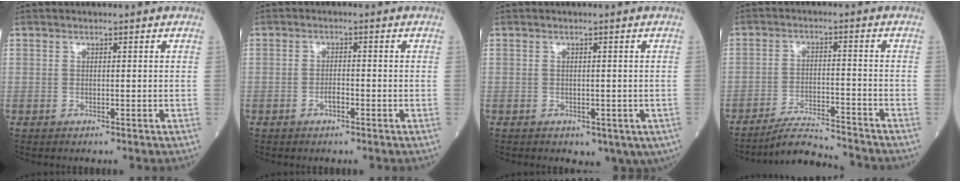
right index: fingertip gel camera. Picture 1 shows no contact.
{"total": 1.6, "force": [-0.8, 0.5, 1.2], "torque": [-0.021, 0.004, -0.012]}
{"total": 5.3, "force": [-2.5, 3.3, 3.3], "torque": [-0.030, -0.002, -0.025]}
{"total": 7.0, "force": [-6.9, -0.8, 0.8], "torque": [-0.014, -0.007, -0.124]}